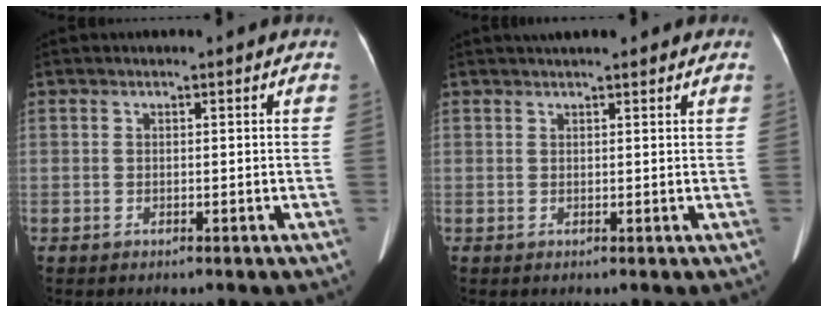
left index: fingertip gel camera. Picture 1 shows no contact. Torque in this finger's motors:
{"motor_torque": [0.56, -0.49, 0.19, 0.06]}